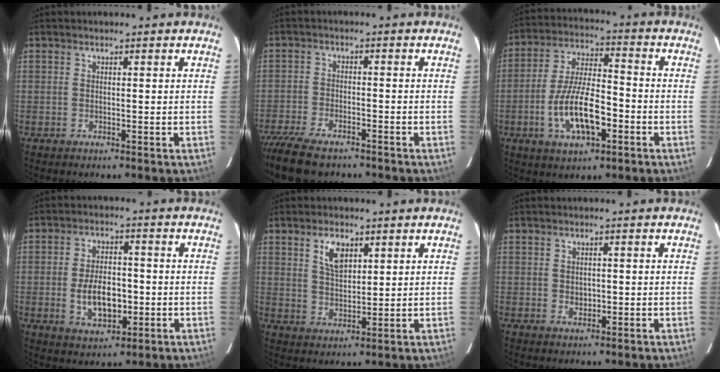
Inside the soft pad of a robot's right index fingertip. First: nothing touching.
{"total": 11.2, "force": [-9.2, 3.7, 5.1], "torque": [-0.129, -0.034, -0.167]}
{"total": 12.9, "force": [-4.5, 4.9, 11.1], "torque": [-0.222, 0.001, -0.075]}
{"total": 9.1, "force": [-1.8, 5.0, 7.3], "torque": [-0.140, 0.004, -0.019]}
{"total": 5.8, "force": [2.9, 3.0, 4.1], "torque": [-0.073, 0.006, 0.057]}
{"total": 1.7, "force": [-0.1, 1.5, 0.9], "torque": [-0.011, 0.003, 0.001]}